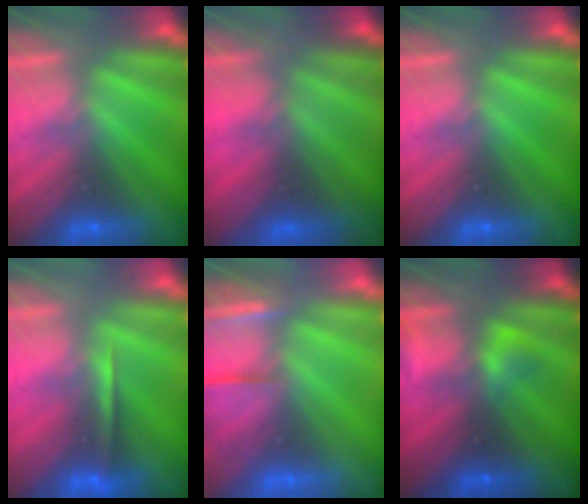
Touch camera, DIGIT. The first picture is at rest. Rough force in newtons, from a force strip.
{"total": 9.4}
{"total": 0.0}
{"total": 1.3}
{"total": 3.9}
{"total": 2.3}